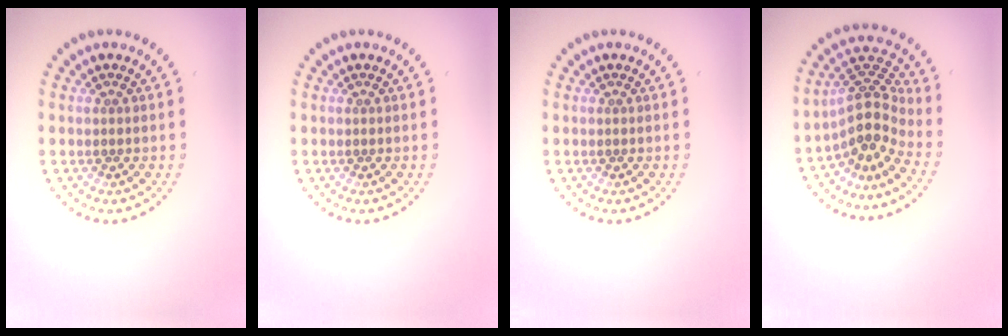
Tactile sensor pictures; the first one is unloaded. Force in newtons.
{"total": 0.0}
{"total": 0.0}
{"total": 4.2, "press": 3.0, "slide": 3.0}